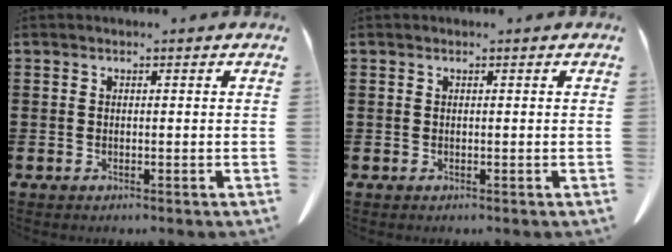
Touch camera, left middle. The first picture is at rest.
{"total": 0.0}